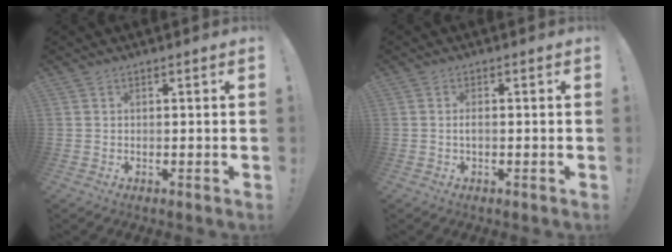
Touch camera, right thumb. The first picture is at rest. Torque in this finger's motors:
{"motor_torque": [0.15, -0.15, 0.43, -0.09, 0.00]}